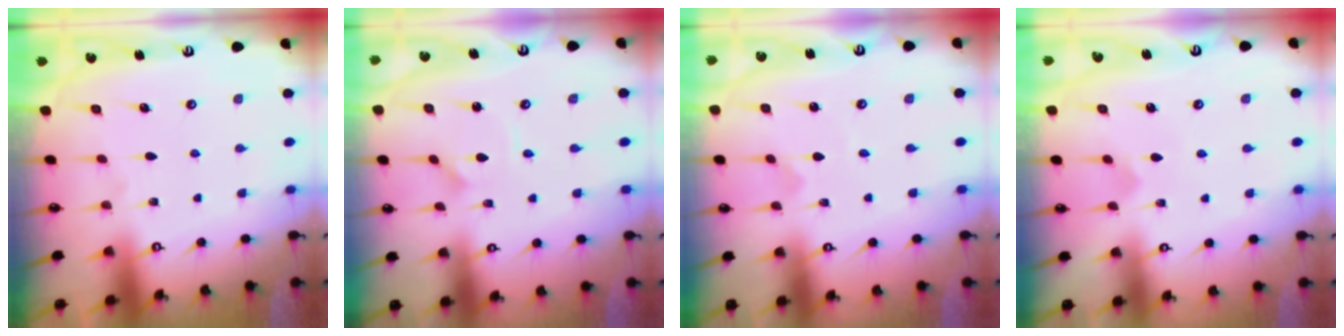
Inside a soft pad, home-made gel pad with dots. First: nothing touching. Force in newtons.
{"total": 1.2, "press": 1.2, "slide": 0.1}
{"total": 0.0}
{"total": 3.2, "press": 3.2, "slide": 0.0}